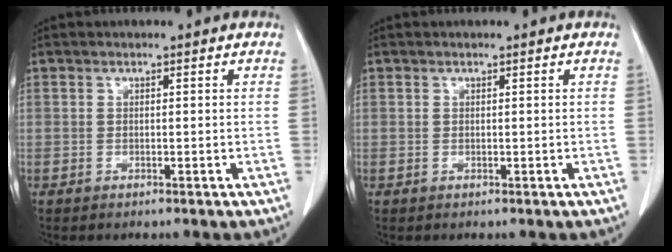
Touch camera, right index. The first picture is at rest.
{"total": 0.0}